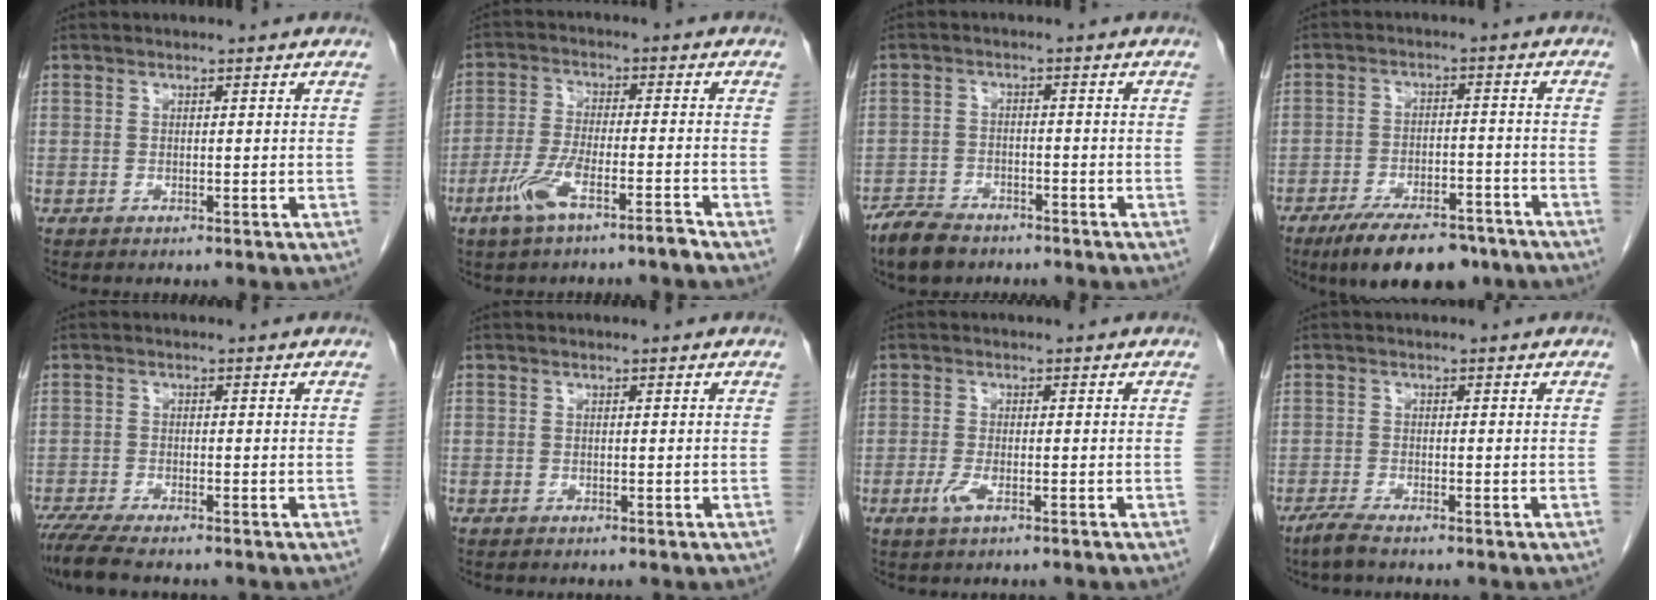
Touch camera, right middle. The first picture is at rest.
{"total": 6.8, "force": [-4.5, 0.7, 5.0], "torque": [-0.107, -0.002, -0.086]}
{"total": 5.9, "force": [-4.9, 2.6, 2.2], "torque": [-0.044, -0.006, -0.087]}
{"total": 12.6, "force": [-9.6, 4.5, 6.8], "torque": [-0.094, 0.000, -0.149]}
{"total": 6.3, "force": [-5.1, 0.8, 3.5], "torque": [-0.066, -0.018, -0.090]}
{"total": 0.0}
{"total": 2.5, "force": [-1.3, 0.6, 2.1], "torque": [-0.046, -0.003, -0.027]}
{"total": 2.5, "force": [-2.0, 0.1, 1.4], "torque": [-0.040, -0.007, -0.042]}